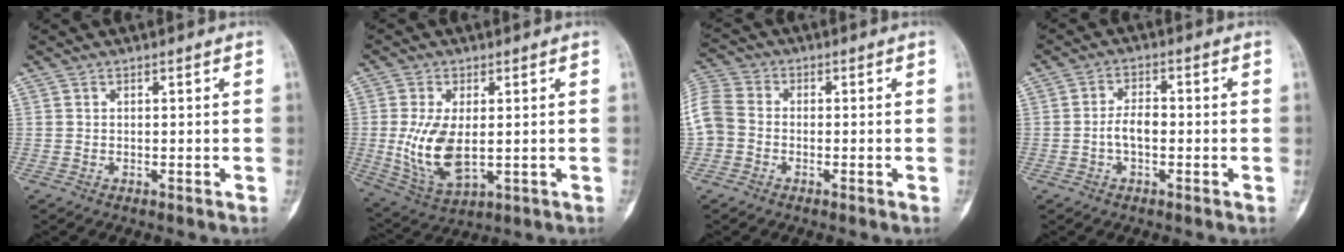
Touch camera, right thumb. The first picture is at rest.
{"total": 11.0, "force": [-0.2, 5.8, 9.3], "torque": [-0.186, -0.012, 0.015]}
{"total": 10.7, "force": [-1.5, 9.1, 5.5], "torque": [-0.145, 0.026, -0.031]}
{"total": 4.1, "force": [-0.9, 2.2, 3.3], "torque": [-0.058, 0.016, -0.021]}